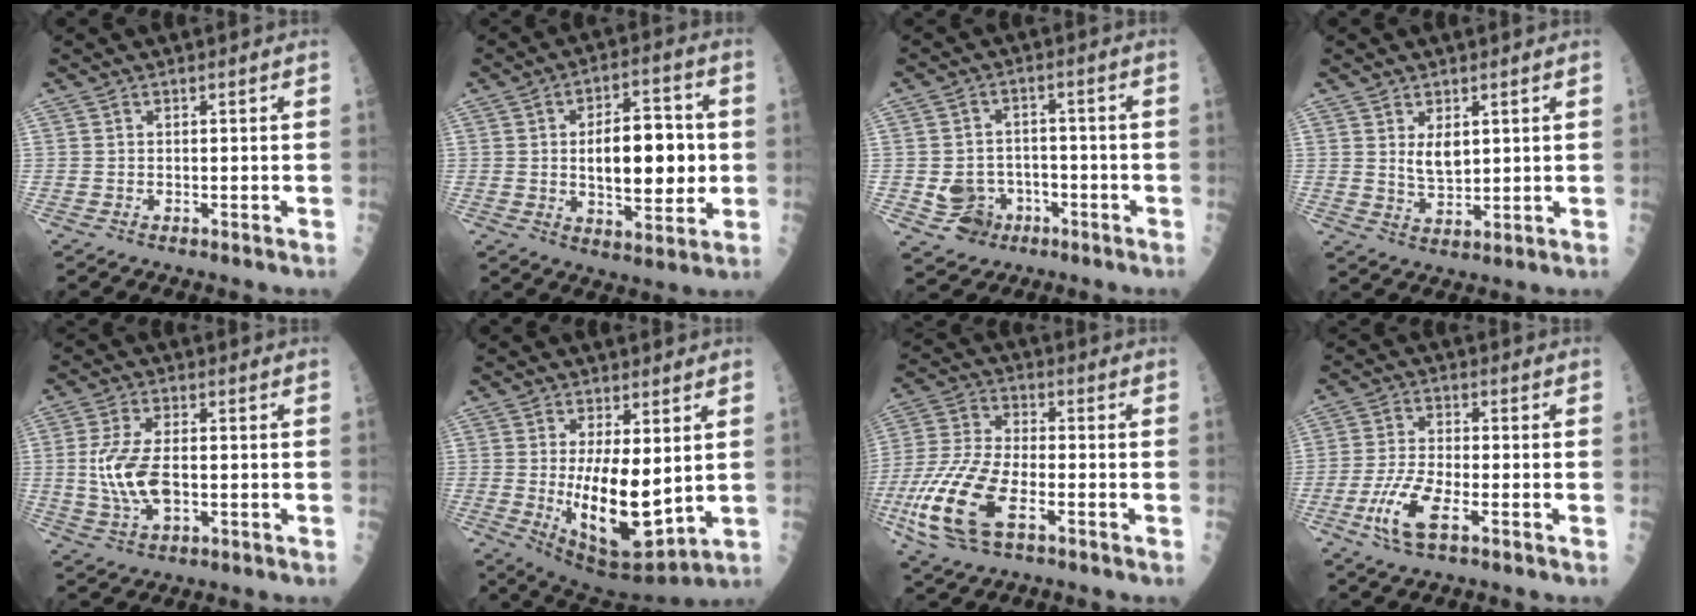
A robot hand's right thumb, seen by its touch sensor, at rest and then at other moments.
{"total": 14.7, "force": [0.3, 7.0, 12.9], "torque": [-0.154, 0.006, 0.006]}
{"total": 6.9, "force": [-2.5, 5.9, 2.5], "torque": [-0.009, 0.022, -0.034]}
{"total": 4.3, "force": [1.5, 2.3, 3.3], "torque": [-0.046, -0.017, 0.034]}
{"total": 9.7, "force": [-0.5, 4.8, 8.4], "torque": [-0.173, 0.000, -0.006]}
{"total": 14.7, "force": [0.2, 5.9, 13.5], "torque": [-0.215, -0.033, 0.025]}
{"total": 17.0, "force": [-6.3, 7.3, 14.0], "torque": [-0.318, 0.009, -0.118]}
{"total": 8.5, "force": [-3.6, 2.6, 7.3], "torque": [-0.167, 0.009, -0.070]}